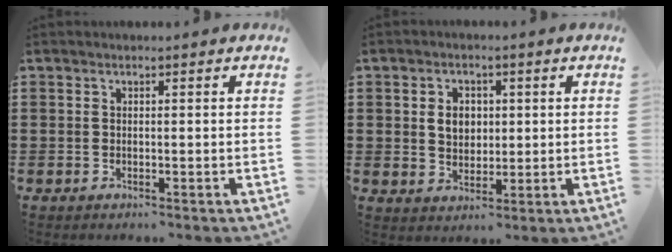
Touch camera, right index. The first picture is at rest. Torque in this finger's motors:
{"motor_torque": [0.13, -0.04, 0.38, 0.06]}